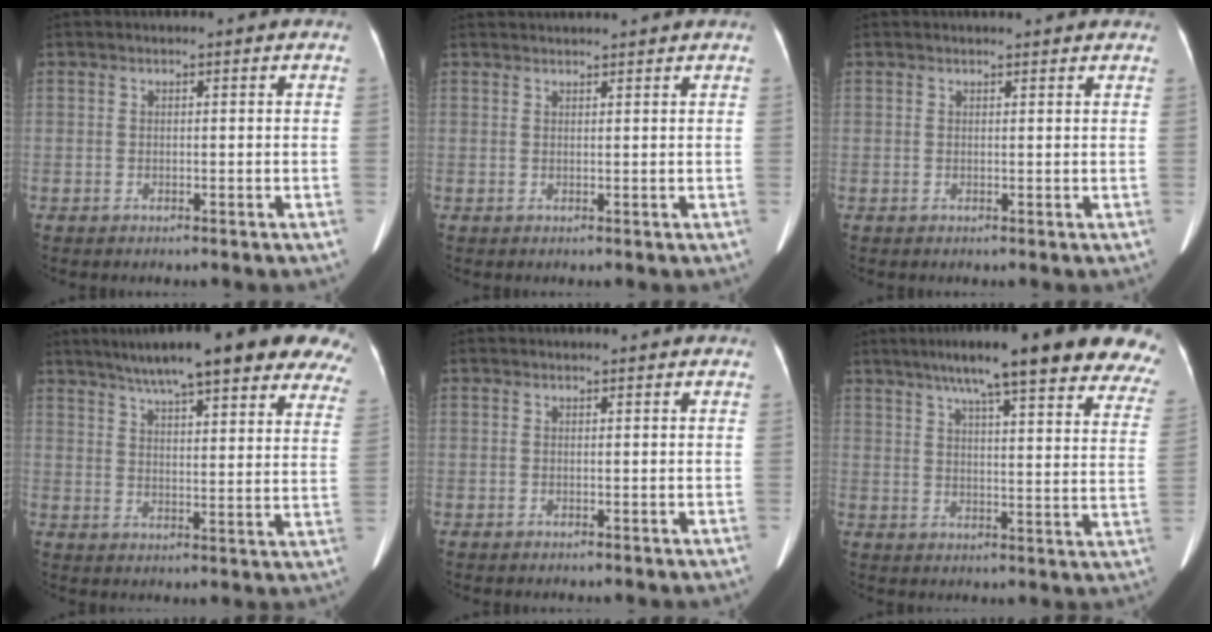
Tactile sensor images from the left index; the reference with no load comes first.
{"total": 6.2, "force": [6.0, -0.2, 1.7], "torque": [-0.018, 0.033, 0.073]}
{"total": 3.5, "force": [3.3, 0.5, 0.9], "torque": [-0.011, 0.011, 0.033]}
{"total": 24.0, "force": [19.0, 3.6, 14.1], "torque": [-0.196, 0.013, 0.232]}
{"total": 1.8, "force": [1.7, 0.3, 0.5], "torque": [-0.009, 0.009, 0.017]}
{"total": 24.7, "force": [20.2, 2.9, 14.0], "torque": [-0.184, -0.004, 0.240]}